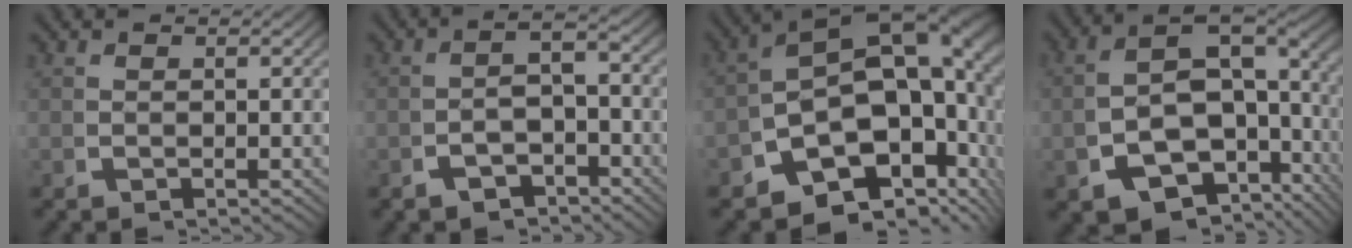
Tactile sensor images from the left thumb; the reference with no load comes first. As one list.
[{"total": 3.6, "force": [-1.9, 1.9, 2.4], "torque": [-0.031, -0.004, -0.031]}, {"total": 17.4, "force": [0.4, 11.1, 13.4], "torque": [-0.197, 0.003, -0.014]}, {"total": 15.1, "force": [-2.5, 10.8, 10.2], "torque": [-0.197, -0.042, -0.033]}]